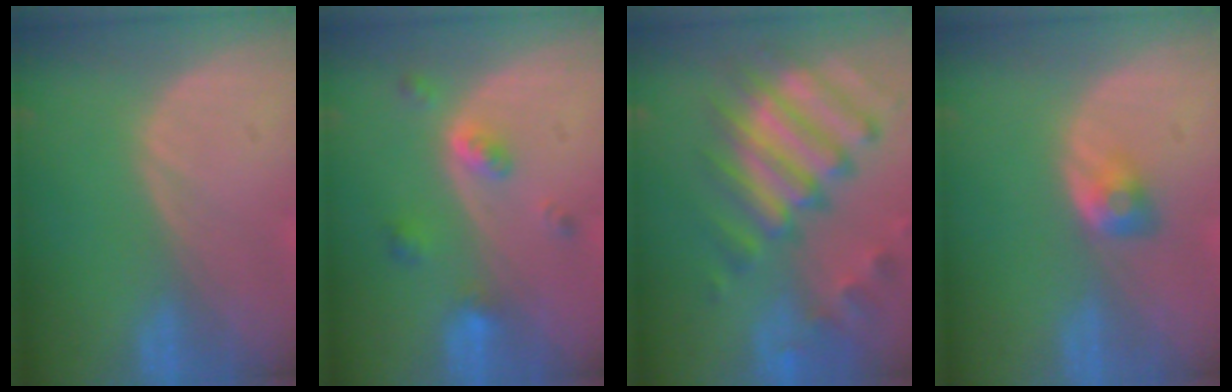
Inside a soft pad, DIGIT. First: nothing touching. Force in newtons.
{"total": 4.4, "press": 4.1, "slide": 1.6}
{"total": 12.8, "press": 10.6, "slide": 7.1}
{"total": 2.9, "press": 2.5, "slide": 1.5}